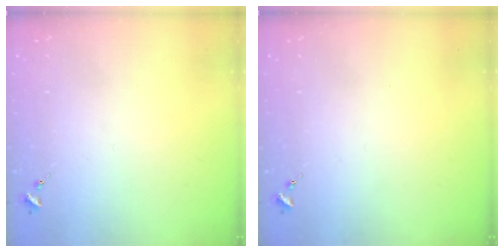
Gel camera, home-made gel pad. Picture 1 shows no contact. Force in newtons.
{"total": 0.0}